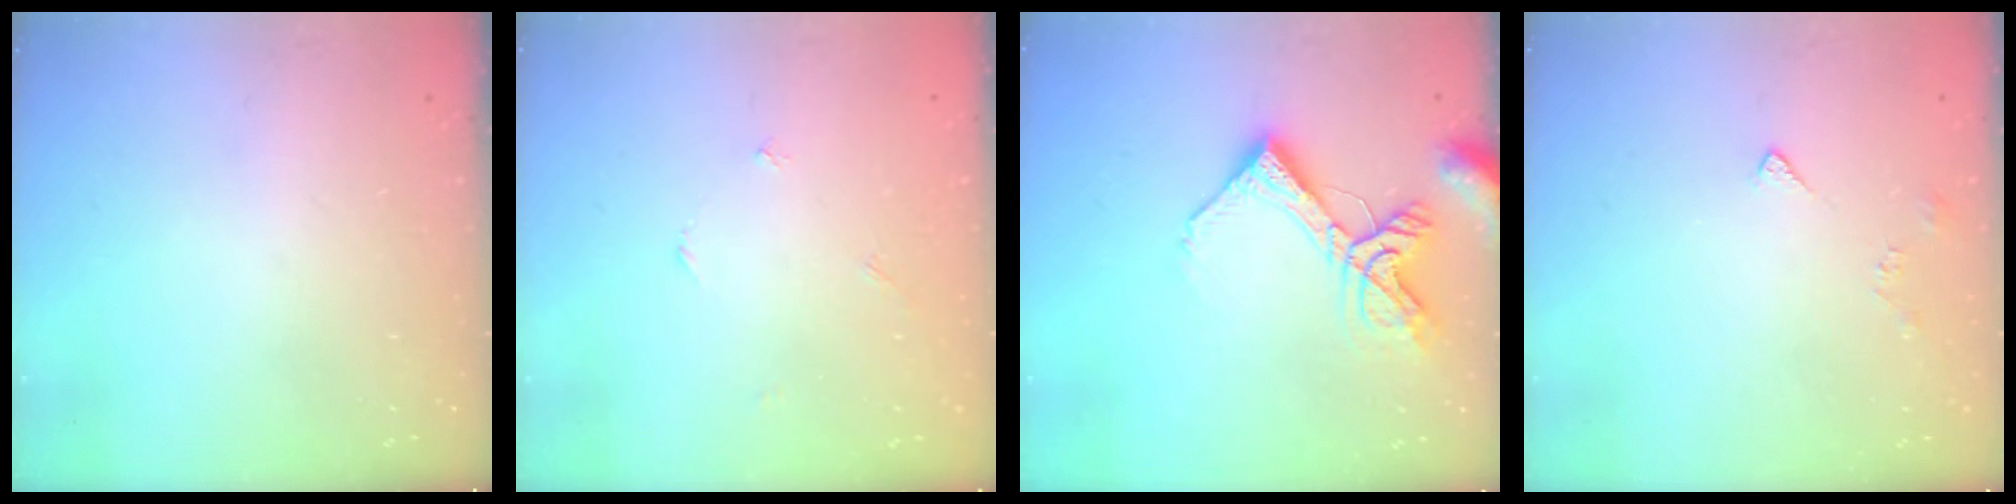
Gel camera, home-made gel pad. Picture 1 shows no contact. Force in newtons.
{"total": 1.5, "press": 1.5, "slide": 0.2}
{"total": 13.1, "press": 13.0, "slide": 1.7}
{"total": 3.1, "press": 3.1, "slide": 0.7}